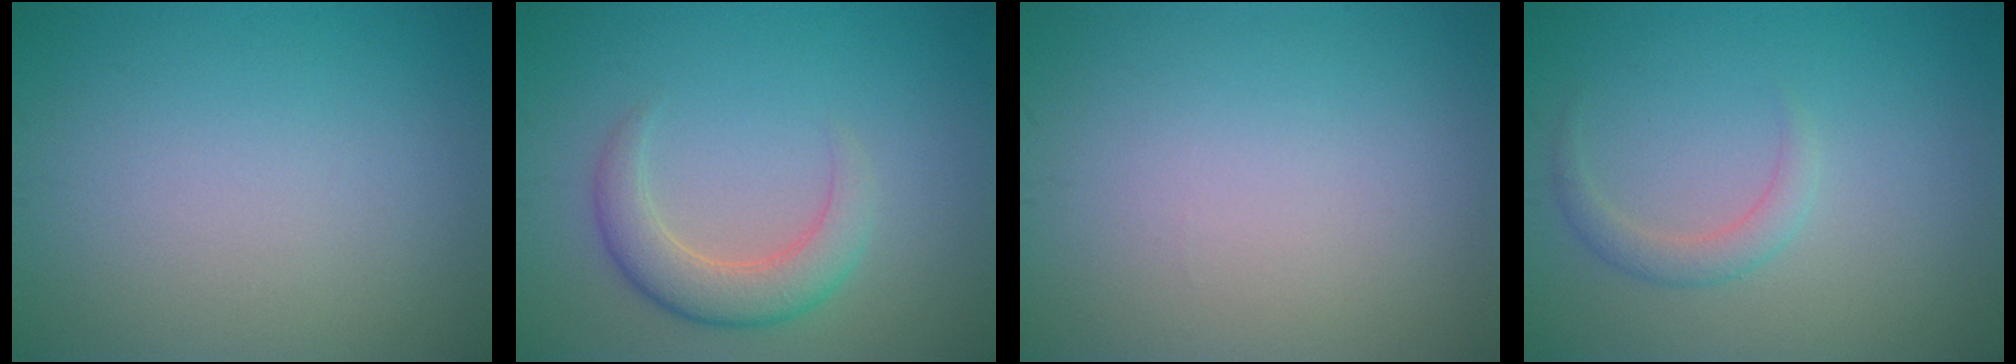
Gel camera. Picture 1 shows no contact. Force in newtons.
{"total": 3.8, "press": 3.8, "slide": 0.4}
{"total": 0.0}
{"total": 1.7, "press": 1.7, "slide": 0.1}